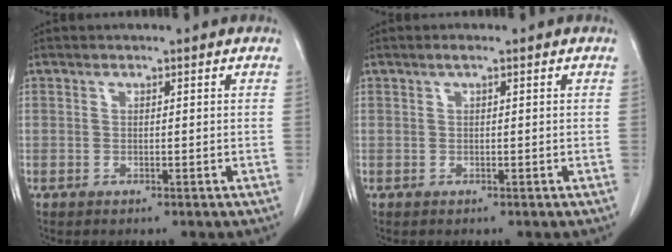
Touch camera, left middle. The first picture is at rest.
{"total": 0.7, "force": [0.4, 0.1, 0.6], "torque": [-0.013, 0.004, 0.003]}